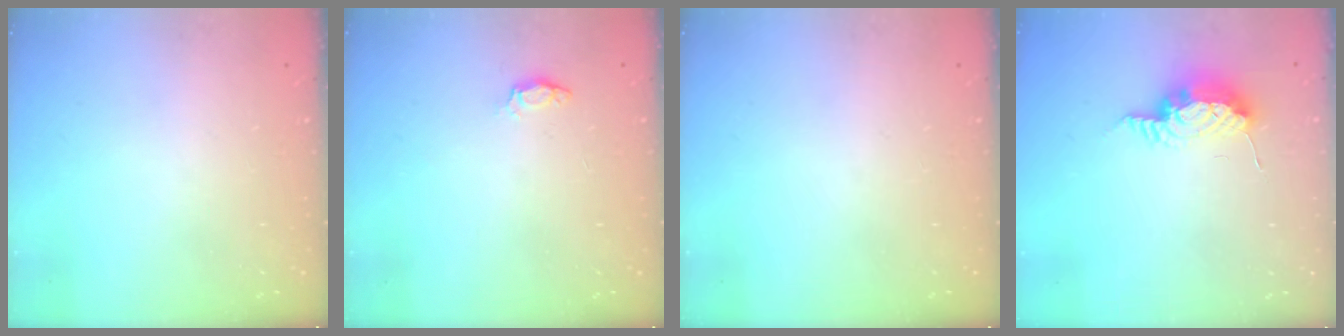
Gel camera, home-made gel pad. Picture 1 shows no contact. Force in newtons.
{"total": 3.5, "press": 3.5, "slide": 0.4}
{"total": 0.0}
{"total": 15.2, "press": 10.7, "slide": 10.7}